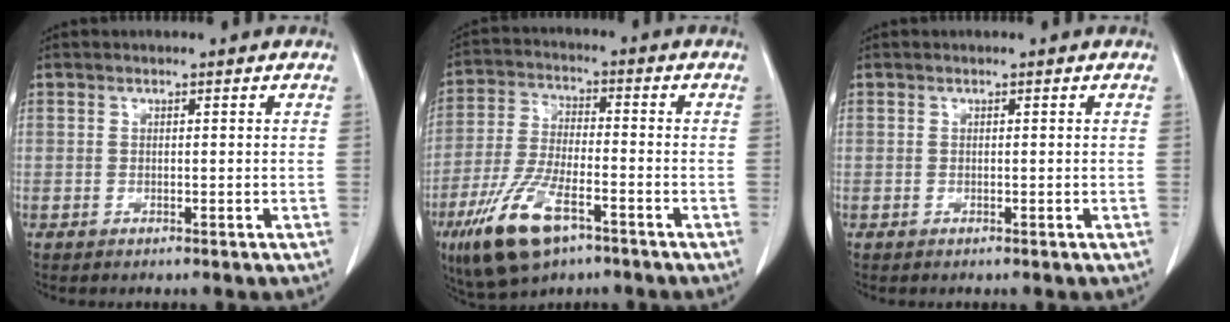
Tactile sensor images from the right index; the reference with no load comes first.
{"total": 12.4, "force": [-7.0, 4.2, 9.4], "torque": [-0.200, -0.015, -0.124]}
{"total": 0.0}